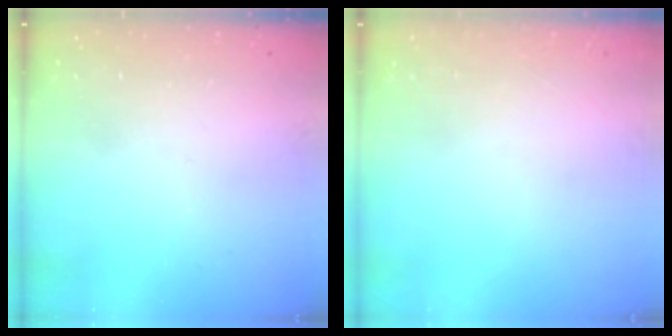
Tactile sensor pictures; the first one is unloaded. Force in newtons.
{"total": 0.0}